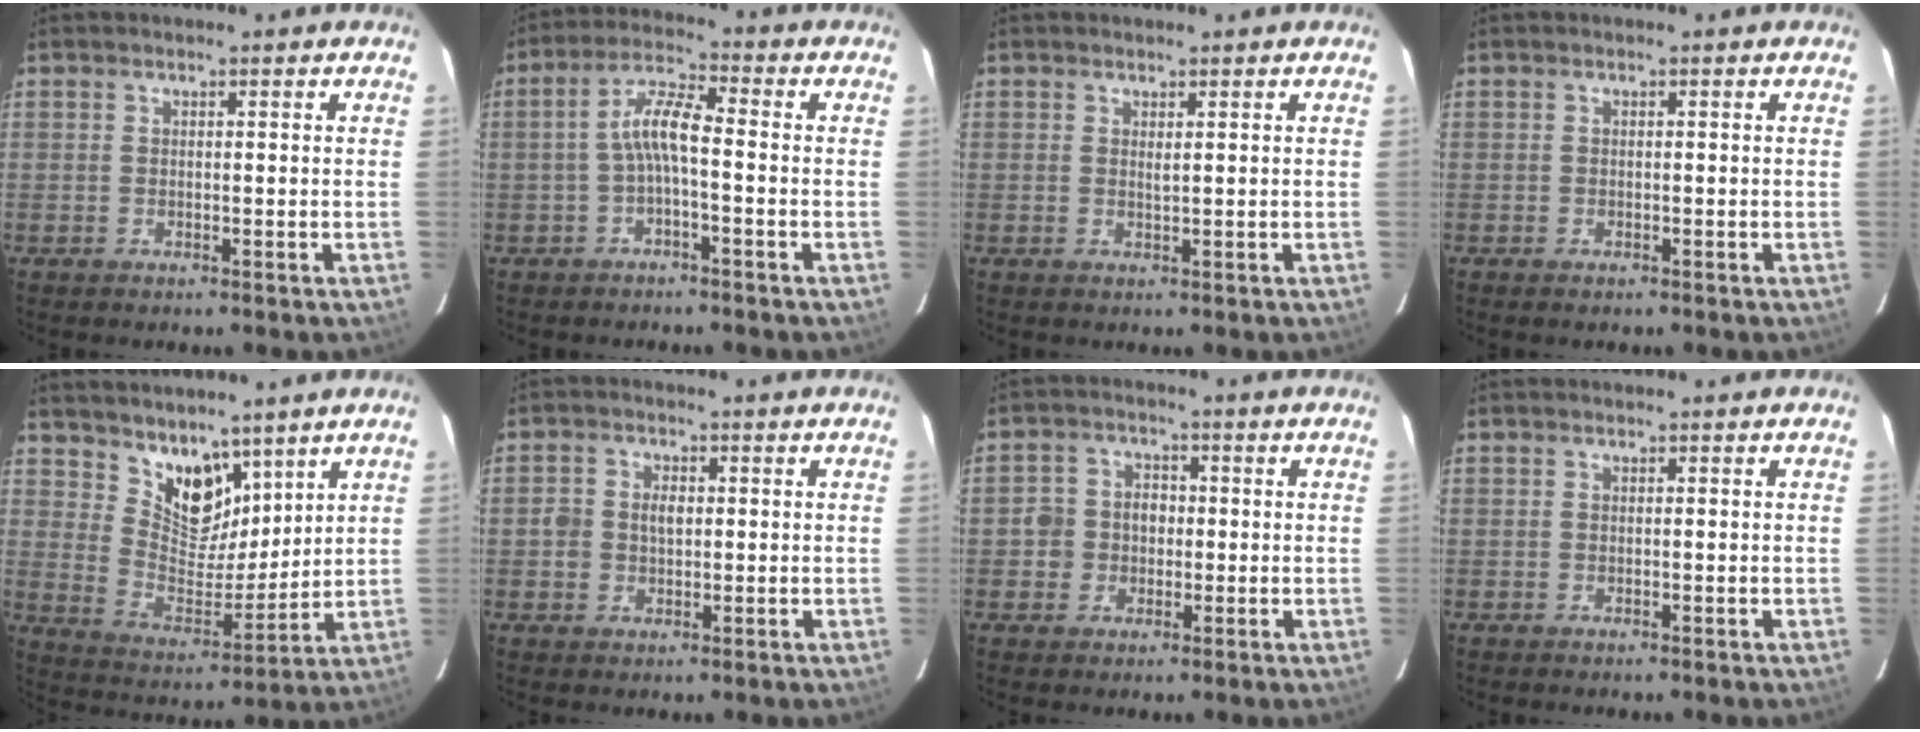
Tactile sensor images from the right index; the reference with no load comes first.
{"total": 5.6, "force": [-1.6, 1.1, 5.3], "torque": [-0.117, 0.017, -0.031]}
{"total": 0.8, "force": [0.4, 0.1, 0.7], "torque": [-0.013, 0.000, 0.008]}
{"total": 0.7, "force": [-0.5, 0.3, 0.2], "torque": [-0.006, -0.002, -0.011]}
{"total": 10.6, "force": [7.6, 5.5, 4.9], "torque": [-0.079, -0.008, 0.148]}
{"total": 3.8, "force": [-0.1, 3.1, 2.1], "torque": [-0.039, 0.009, -0.002]}
{"total": 5.1, "force": [-0.8, 4.9, 1.5], "torque": [-0.027, 0.017, -0.015]}
{"total": 0.0}